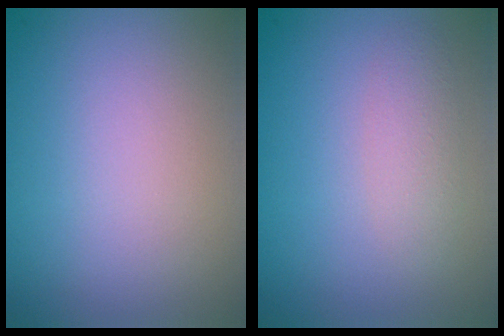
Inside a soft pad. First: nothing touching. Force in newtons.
{"total": 1.7, "press": 1.7, "slide": 0.1}